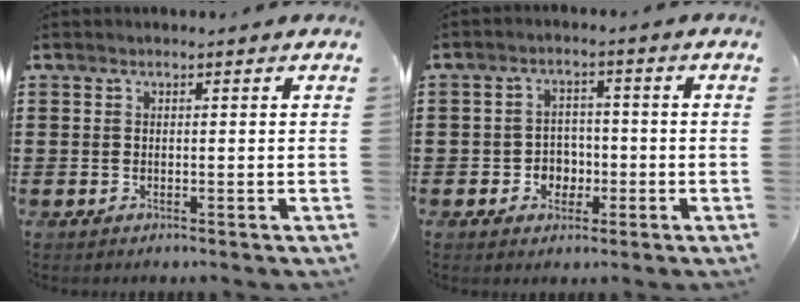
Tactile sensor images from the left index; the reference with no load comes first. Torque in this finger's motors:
{"motor_torque": [1.07, 1.07, 0.11, 0.02]}